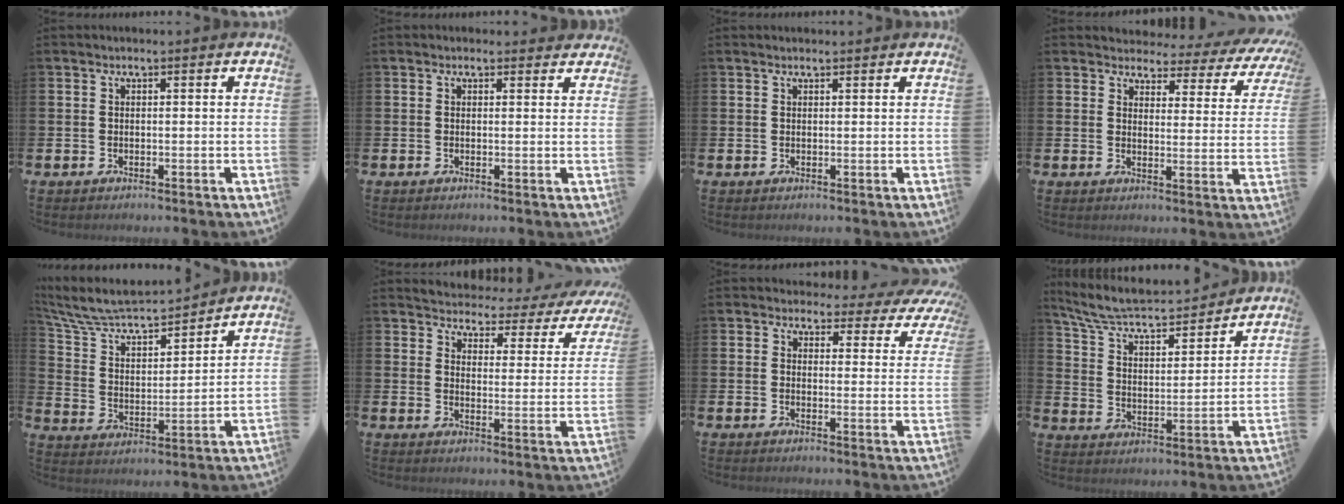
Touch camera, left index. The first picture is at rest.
{"total": 0.8, "force": [0.5, 0.6, 0.1], "torque": [0.004, 0.005, 0.007]}
{"total": 0.7, "force": [0.6, 0.1, 0.2], "torque": [0.006, -0.002, 0.010]}
{"total": 2.7, "force": [2.3, 1.3, 0.5], "torque": [-0.025, -0.028, 0.031]}
{"total": 7.7, "force": [7.3, 1.7, 2.0], "torque": [-0.079, -0.056, 0.125]}
{"total": 2.9, "force": [2.7, 1.0, 0.4], "torque": [-0.034, -0.029, 0.036]}
{"total": 2.8, "force": [2.4, 1.5, 0.3], "torque": [-0.014, -0.023, 0.034]}
{"total": 7.3, "force": [6.8, 1.6, 2.3], "torque": [-0.082, -0.051, 0.114]}